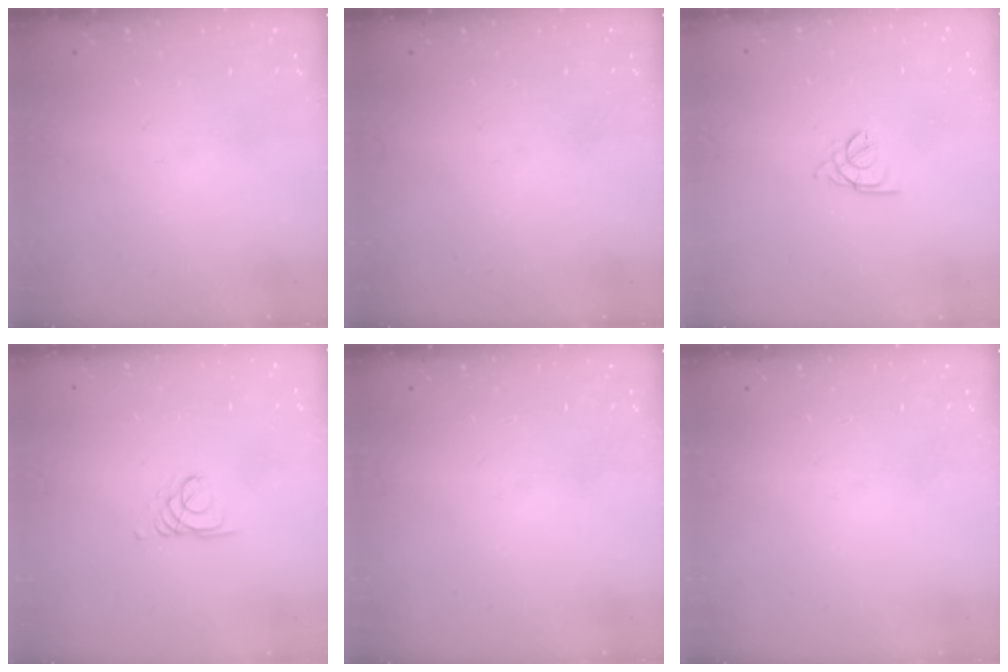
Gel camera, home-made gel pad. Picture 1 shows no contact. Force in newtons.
{"total": 0.0}
{"total": 1.8, "press": 1.7, "slide": 0.5}
{"total": 1.4, "press": 1.3, "slide": 0.1}
{"total": 0.0}
{"total": 0.0}